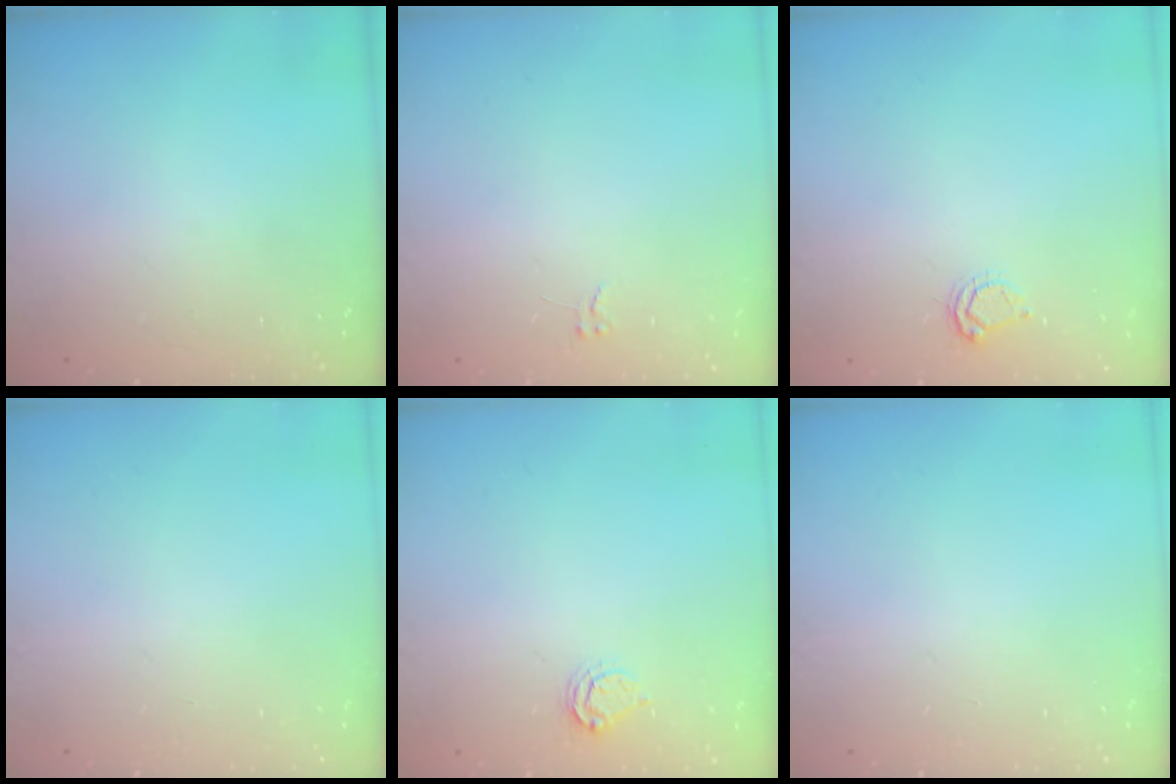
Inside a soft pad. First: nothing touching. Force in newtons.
{"total": 2.6, "press": 2.6, "slide": 0.3}
{"total": 3.8, "press": 3.8, "slide": 0.5}
{"total": 0.0}
{"total": 4.7, "press": 4.7, "slide": 0.5}
{"total": 0.0}